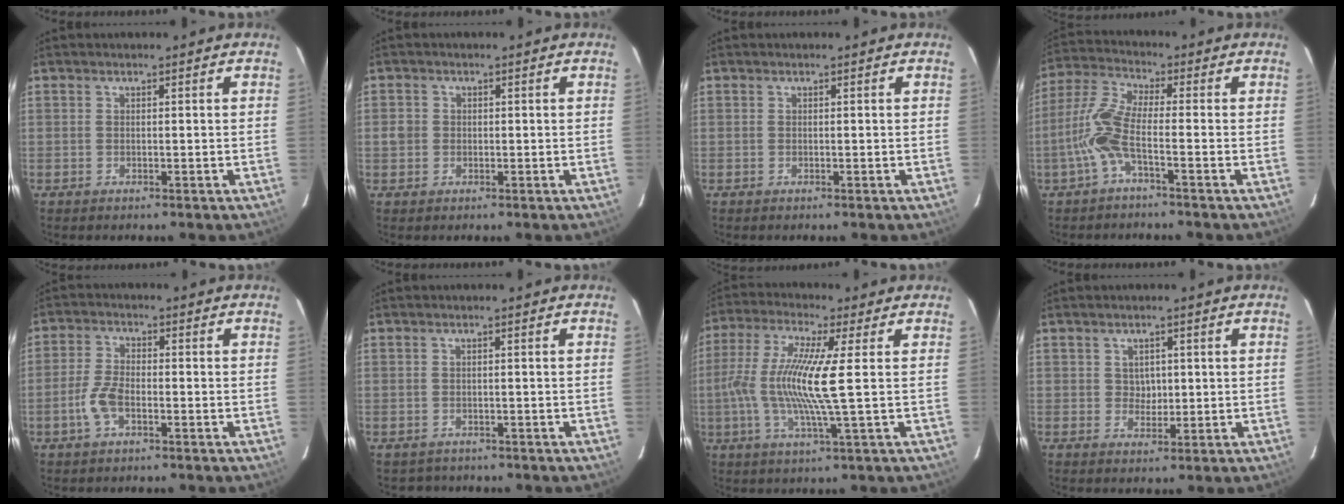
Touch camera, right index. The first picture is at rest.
{"total": 2.3, "force": [-0.3, 2.2, 0.4], "torque": [-0.008, 0.001, -0.008]}
{"total": 0.0}
{"total": 7.8, "force": [-2.8, 1.0, 7.2], "torque": [-0.174, 0.008, -0.061]}
{"total": 5.4, "force": [-2.4, 2.5, 4.1], "torque": [-0.097, 0.001, -0.046]}
{"total": 1.8, "force": [-1.3, 1.2, -0.2], "torque": [0.001, -0.001, -0.013]}
{"total": 12.0, "force": [-0.5, -0.5, 12.0], "torque": [-0.237, -0.004, -0.013]}
{"total": 2.7, "force": [0.4, 2.5, 1.0], "torque": [-0.010, 0.003, 0.010]}